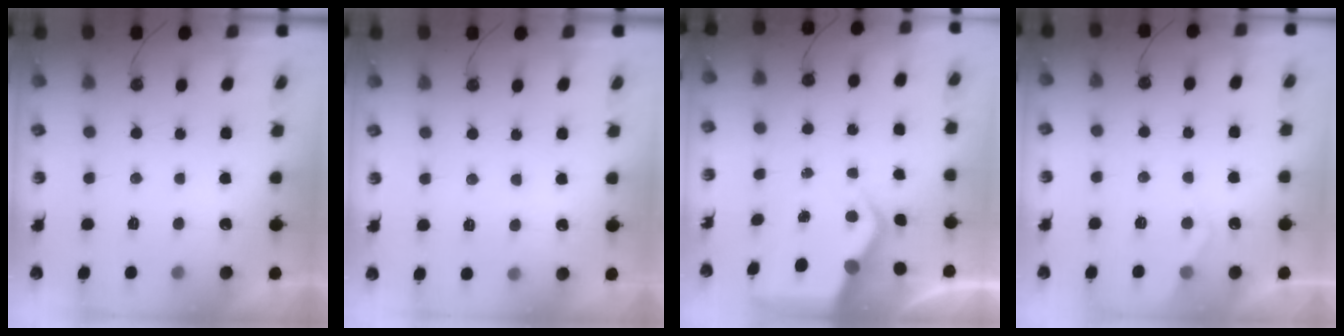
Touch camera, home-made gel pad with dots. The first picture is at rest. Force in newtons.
{"total": 6.0, "press": 5.9, "slide": 0.9}
{"total": 5.5, "press": 5.4, "slide": 0.4}
{"total": 6.5, "press": 6.4, "slide": 0.7}